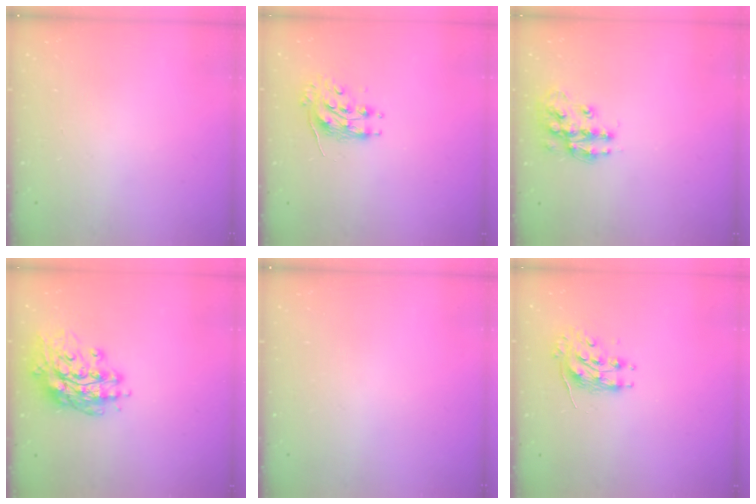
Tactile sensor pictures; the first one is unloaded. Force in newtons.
{"total": 8.7, "press": 8.7, "slide": 0.2}
{"total": 13.3, "press": 13.3, "slide": 0.7}
{"total": 15.6, "press": 15.3, "slide": 3.5}
{"total": 0.0}
{"total": 8.7, "press": 8.7, "slide": 0.2}